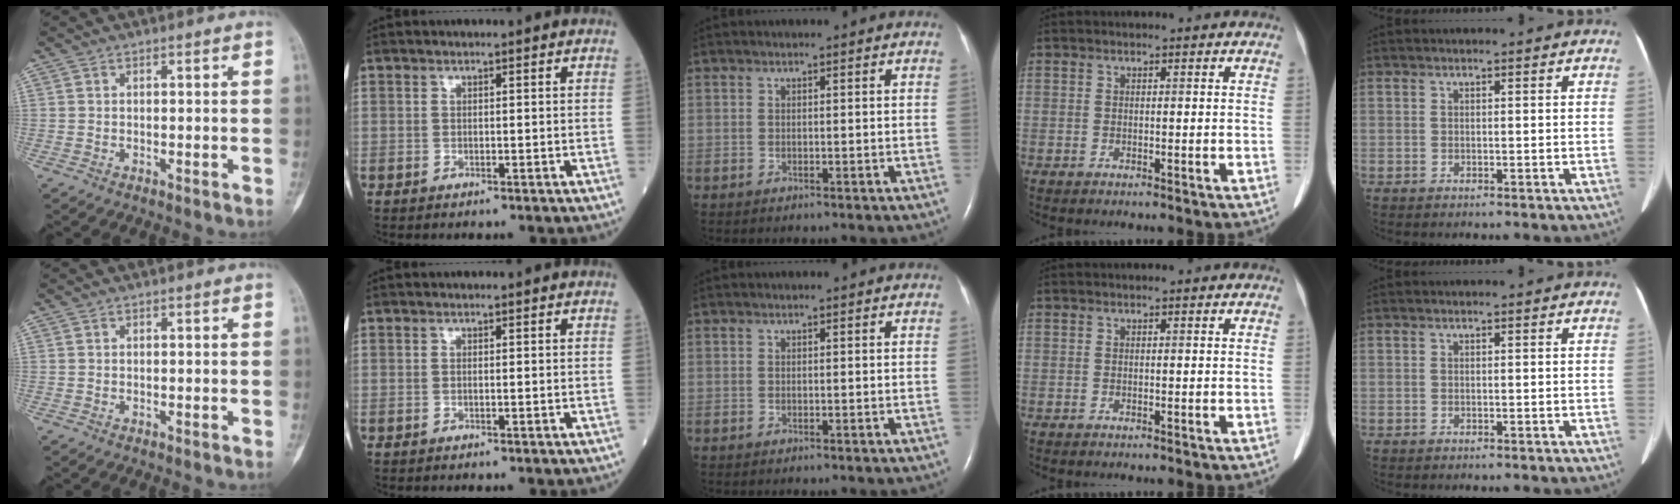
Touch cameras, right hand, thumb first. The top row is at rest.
{}